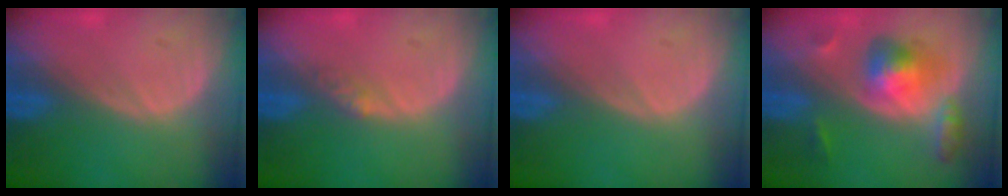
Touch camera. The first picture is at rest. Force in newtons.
{"total": 1.6, "press": 1.3, "slide": 0.9}
{"total": 0.0}
{"total": 6.1, "press": 6.1, "slide": 0.3}